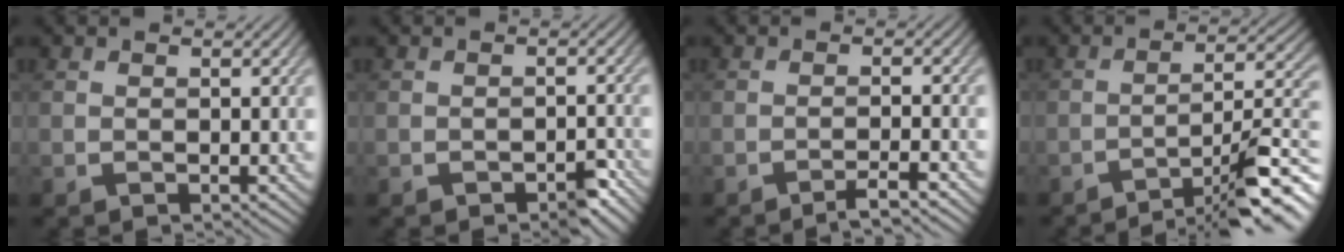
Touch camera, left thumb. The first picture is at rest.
{"total": 2.5, "force": [-1.7, 1.0, 1.5], "torque": [-0.020, 0.001, -0.024]}
{"total": 3.5, "force": [-2.6, 0.3, 2.4], "torque": [-0.034, 0.012, -0.053]}
{"total": 11.4, "force": [-7.9, 1.8, 8.0], "torque": [-0.119, 0.021, -0.117]}